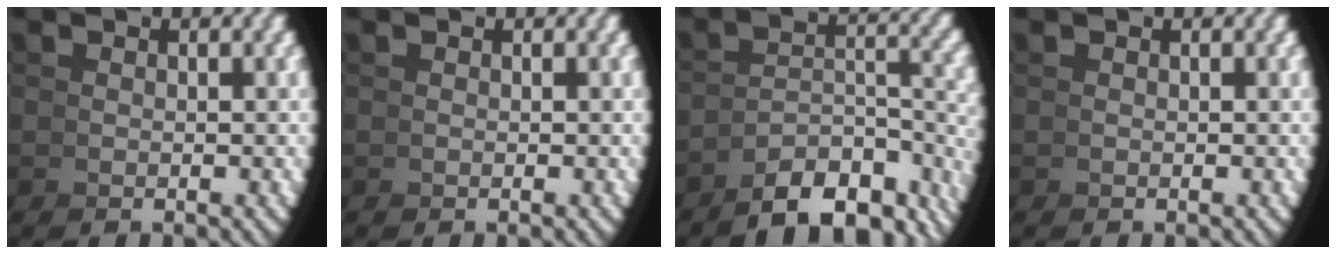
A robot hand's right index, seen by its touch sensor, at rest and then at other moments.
{"total": 0.0}
{"total": 9.4, "force": [-6.9, 3.3, 5.4], "torque": [-0.077, -0.026, -0.090]}
{"total": 0.0}